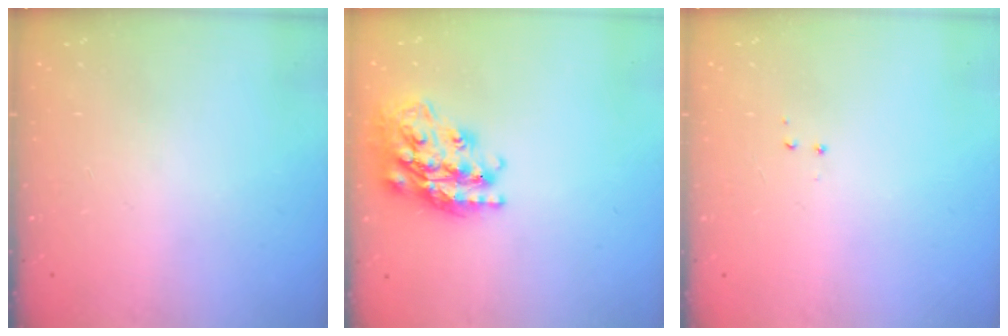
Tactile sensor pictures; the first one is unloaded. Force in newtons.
{"total": 22.6, "press": 22.5, "slide": 1.7}
{"total": 3.5, "press": 3.5, "slide": 0.5}